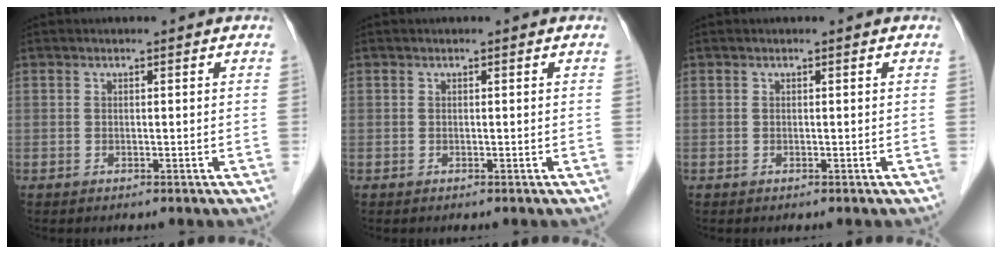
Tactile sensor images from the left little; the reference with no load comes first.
{"total": 0.0}
{"total": 0.0}